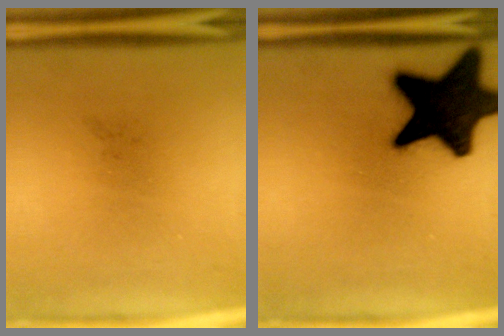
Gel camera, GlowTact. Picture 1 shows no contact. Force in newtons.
{"total": 19.4}